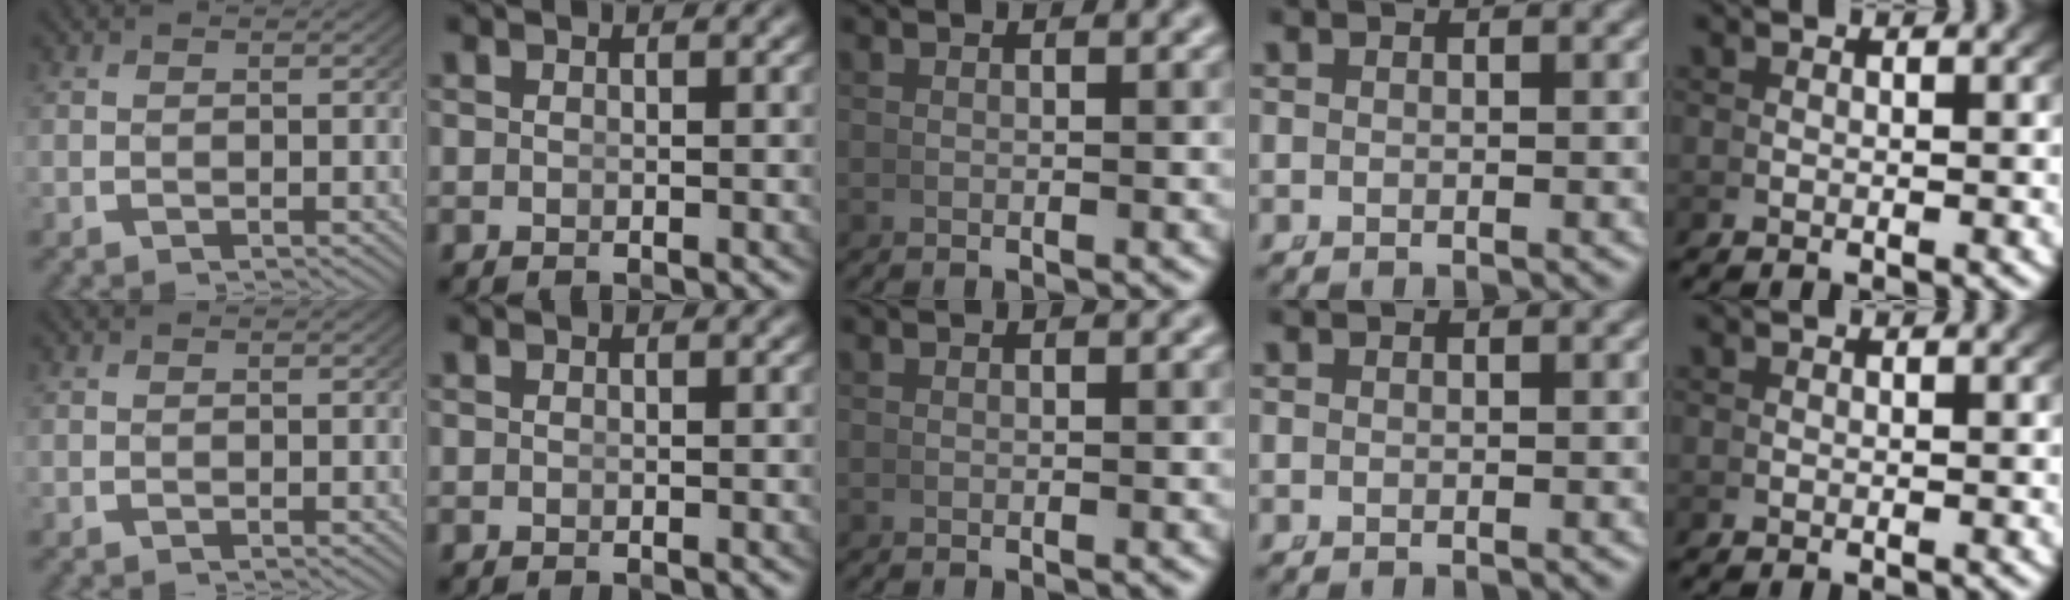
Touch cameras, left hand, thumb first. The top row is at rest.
{}